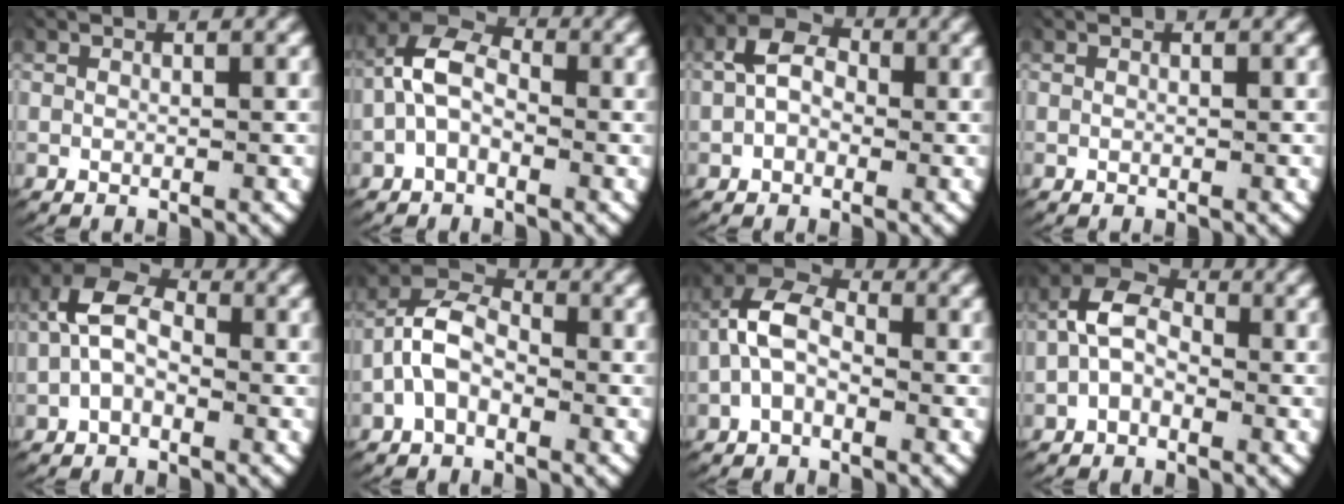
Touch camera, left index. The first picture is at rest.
{"total": 5.5, "force": [0.3, 4.1, 3.7], "torque": [-0.070, 0.001, -0.006]}
{"total": 4.9, "force": [1.1, 3.6, 3.2], "torque": [-0.047, 0.006, 0.009]}
{"total": 0.0}
{"total": 5.0, "force": [0.8, 3.4, 3.6], "torque": [-0.062, 0.006, 0.002]}
{"total": 5.4, "force": [0.0, 4.1, 3.4], "torque": [-0.060, -0.001, -0.009]}
{"total": 5.1, "force": [0.1, 3.6, 3.6], "torque": [-0.070, 0.001, -0.006]}
{"total": 5.5, "force": [0.5, 4.1, 3.7], "torque": [-0.063, 0.006, -0.004]}